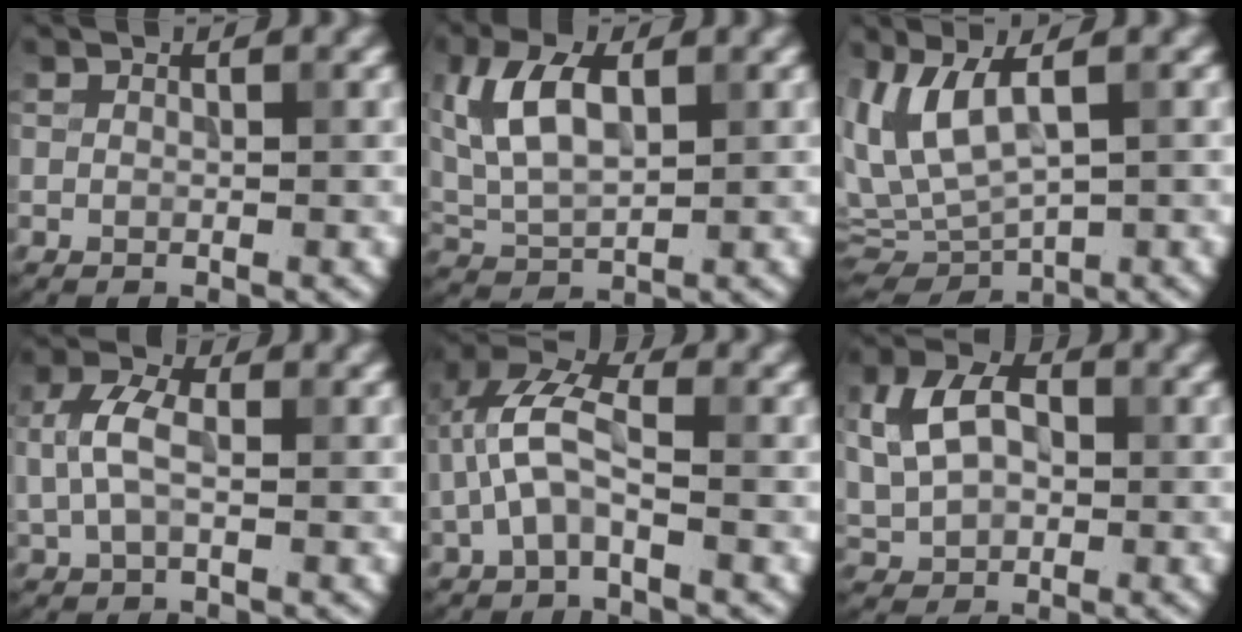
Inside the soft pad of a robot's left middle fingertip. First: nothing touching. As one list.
[{"total": 6.4, "force": [1.9, 3.4, 5.1], "torque": [-0.110, 0.011, 0.035]}, {"total": 7.8, "force": [1.8, 3.6, 6.7], "torque": [-0.153, -0.001, 0.038]}, {"total": 4.1, "force": [0.2, 2.5, 3.3], "torque": [-0.078, 0.007, 0.000]}, {"total": 5.4, "force": [-0.8, 2.6, 4.6], "torque": [-0.111, 0.020, -0.027]}, {"total": 6.1, "force": [0.9, 4.4, 4.1], "torque": [-0.088, 0.010, 0.012]}]